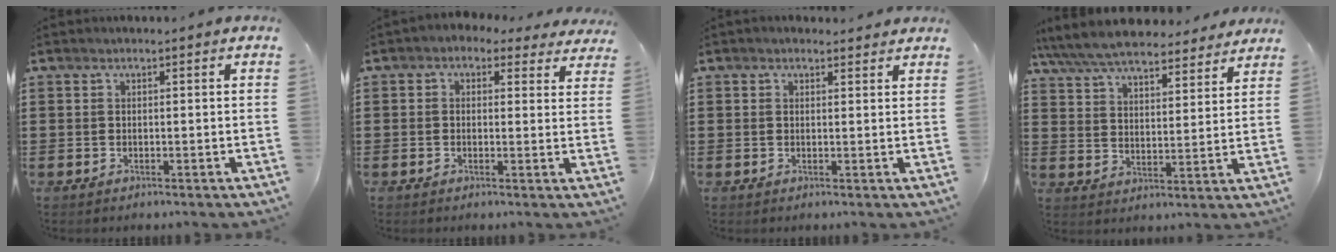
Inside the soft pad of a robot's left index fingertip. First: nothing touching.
{"total": 1.9, "force": [0.9, 1.5, 0.8], "torque": [-0.014, 0.003, 0.014]}
{"total": 1.1, "force": [1.0, 0.4, 0.2], "torque": [-0.006, 0.003, 0.020]}
{"total": 7.8, "force": [7.3, 1.2, 2.4], "torque": [-0.076, -0.035, 0.132]}